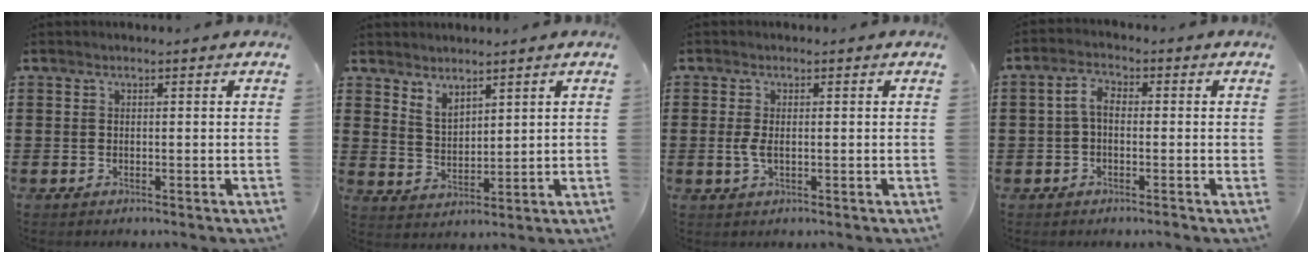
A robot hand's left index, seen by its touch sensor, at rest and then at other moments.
{"total": 3.3, "force": [3.0, 1.0, 0.7], "torque": [-0.022, -0.004, 0.057]}
{"total": 2.1, "force": [-0.2, 0.8, 1.9], "torque": [-0.052, -0.005, -0.009]}
{"total": 4.0, "force": [-0.6, 1.9, 3.4], "torque": [-0.071, 0.010, -0.016]}